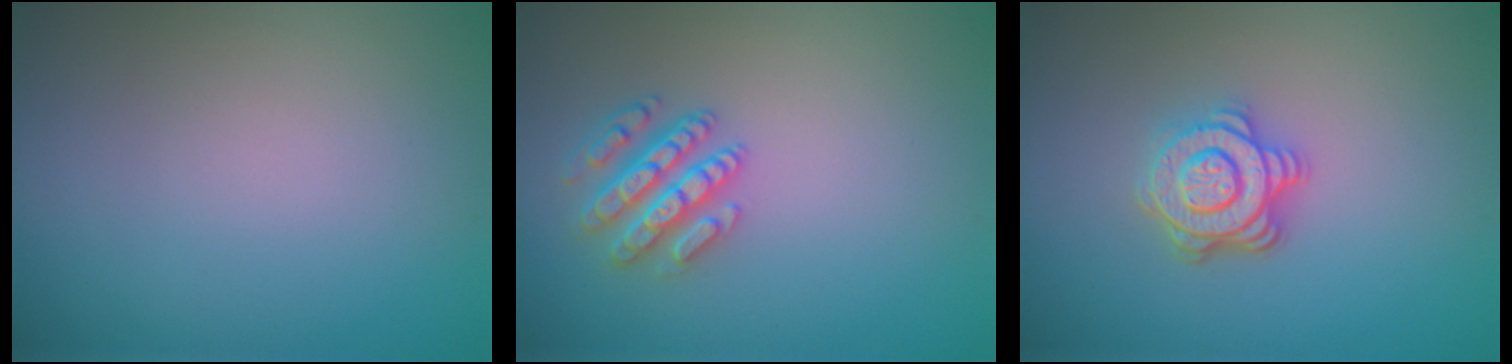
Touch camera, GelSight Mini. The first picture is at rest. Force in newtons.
{"total": 3.4, "press": 3.2, "slide": 1.2}
{"total": 4.1, "press": 3.2, "slide": 2.6}